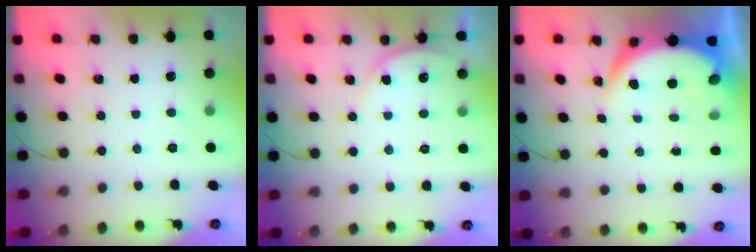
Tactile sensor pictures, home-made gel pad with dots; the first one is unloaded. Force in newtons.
{"total": 4.6, "press": 4.2, "slide": 1.8}
{"total": 5.9, "press": 5.9, "slide": 0.5}